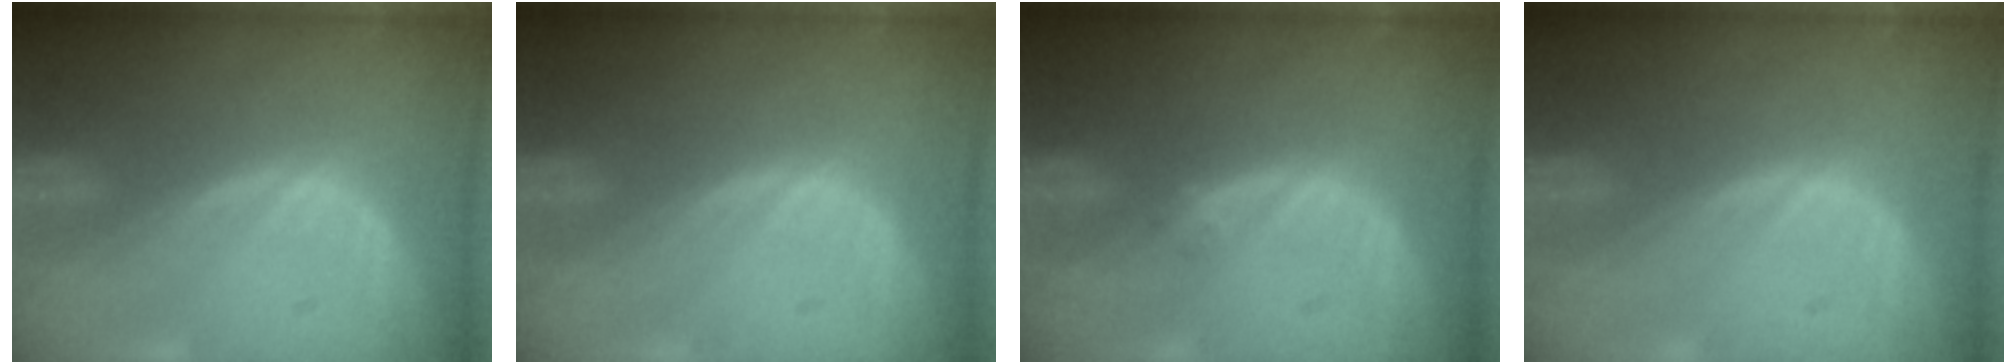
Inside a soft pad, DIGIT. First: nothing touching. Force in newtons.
{"total": 0.0}
{"total": 1.0, "press": 0.9, "slide": 0.4}
{"total": 0.0}